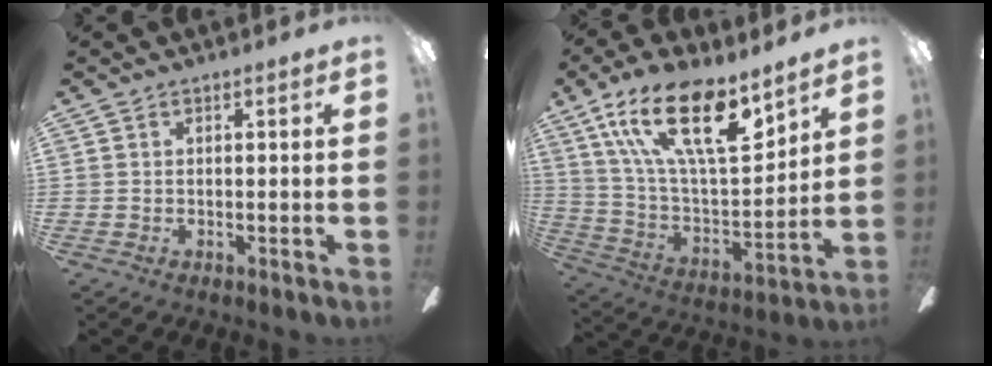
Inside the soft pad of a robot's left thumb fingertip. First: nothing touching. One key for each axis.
{"total": 22.8, "fx": 13.5, "fy": 8.2, "fz": 16.4, "tx": -0.311, "ty": -0.075, "tz": 0.227}